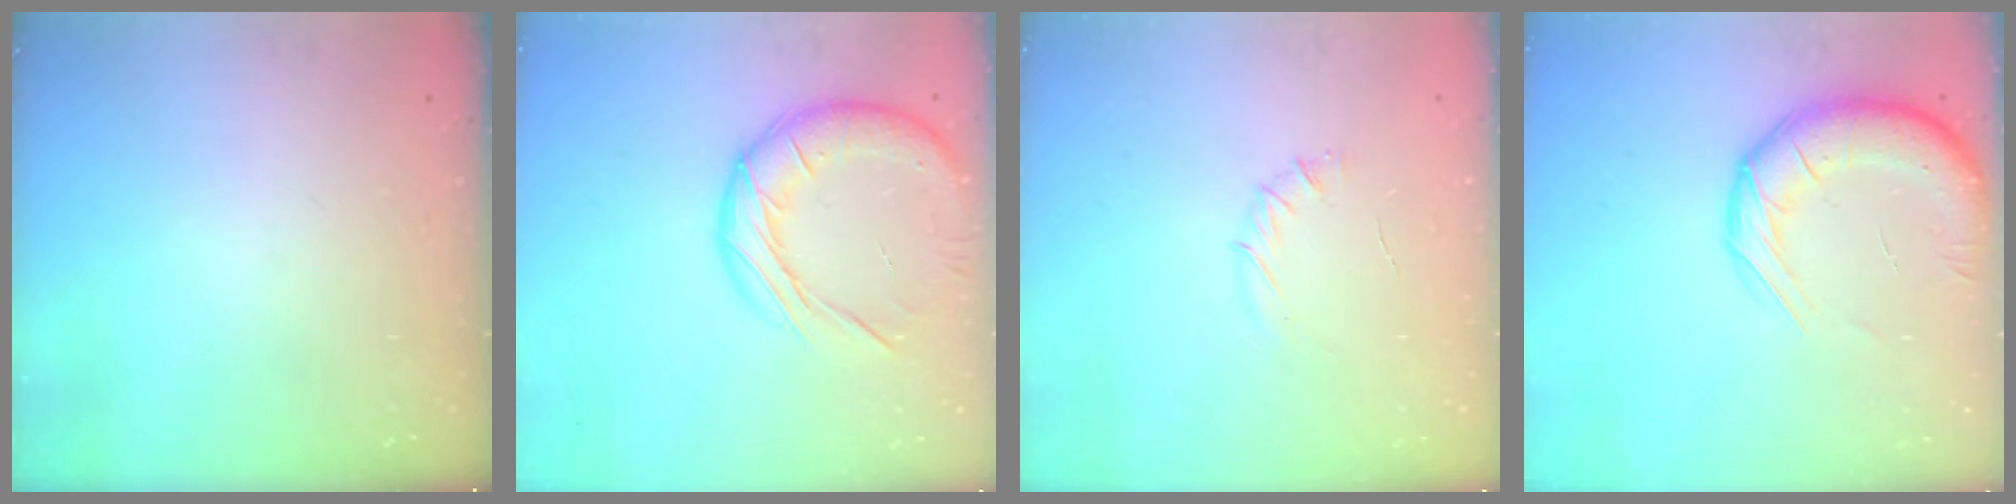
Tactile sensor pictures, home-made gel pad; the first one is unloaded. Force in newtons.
{"total": 18.5, "press": 18.4, "slide": 1.8}
{"total": 5.2, "press": 5.1, "slide": 1.1}
{"total": 15.8, "press": 15.3, "slide": 3.9}